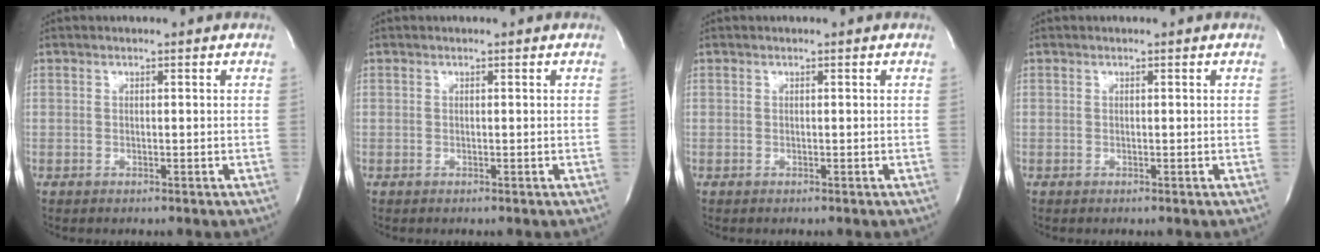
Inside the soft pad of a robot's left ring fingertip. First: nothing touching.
{"total": 0.0}
{"total": 0.0}
{"total": 0.0}